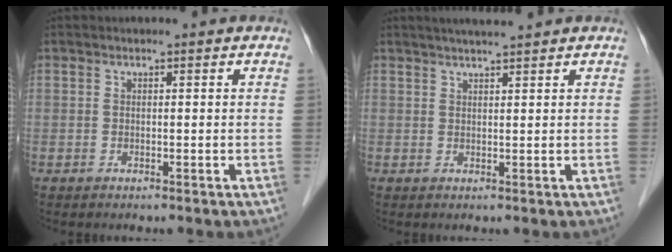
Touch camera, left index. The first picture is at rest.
{"total": 3.9, "force": [3.4, -0.3, 2.0], "torque": [-0.027, 0.017, 0.056]}